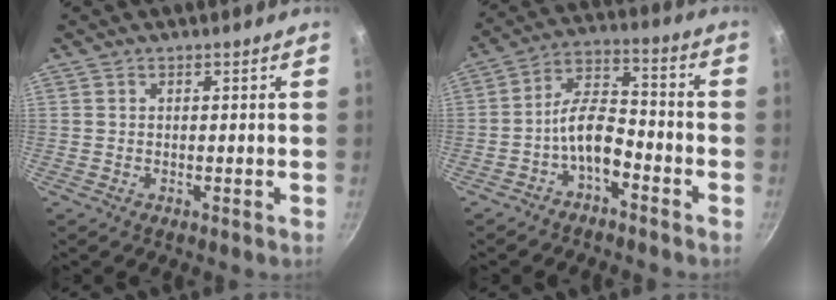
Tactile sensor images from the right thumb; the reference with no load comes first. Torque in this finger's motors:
{"motor_torque": [2.88, 1.65, 1.48, -1.29, 0.40]}